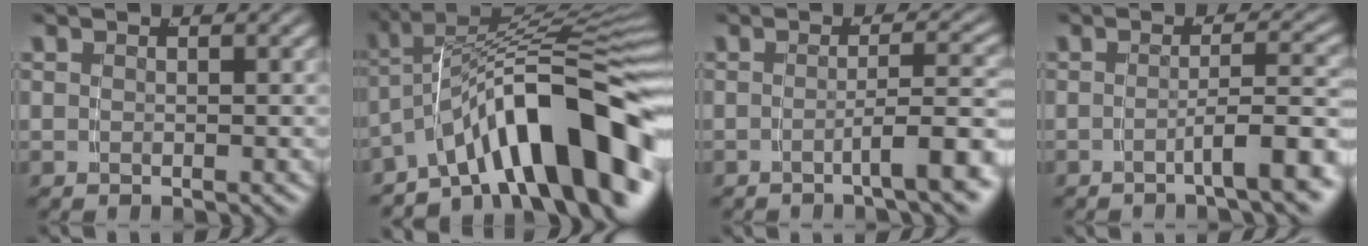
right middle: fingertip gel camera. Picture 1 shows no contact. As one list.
[{"total": 14.0, "force": [-5.4, 7.1, 10.7], "torque": [-0.163, -0.012, -0.075]}, {"total": 3.9, "force": [-2.2, 0.0, 3.2], "torque": [-0.037, 0.005, -0.036]}, {"total": 4.2, "force": [-2.6, 0.1, 3.3], "torque": [-0.042, 0.002, -0.040]}]